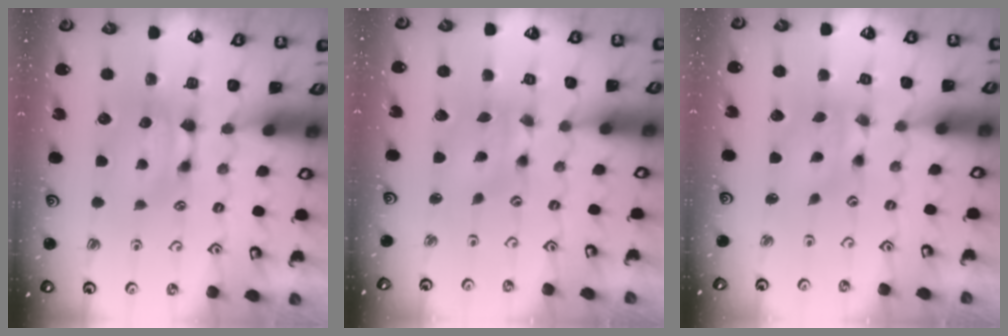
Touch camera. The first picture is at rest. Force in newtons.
{"total": 1.4, "press": 0.4, "slide": 1.4}
{"total": 1.9, "press": 1.3, "slide": 1.3}